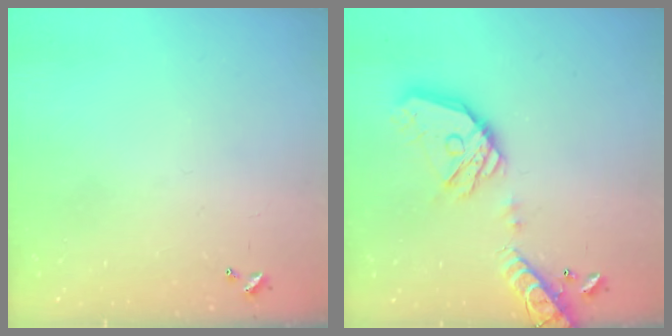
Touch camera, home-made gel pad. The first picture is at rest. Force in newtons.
{"total": 18.9, "press": 18.8, "slide": 2.4}